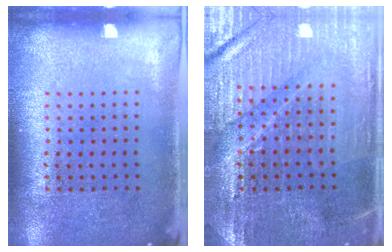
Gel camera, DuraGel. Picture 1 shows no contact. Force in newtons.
{"total": 3.2, "press": 3.1, "slide": 0.3}